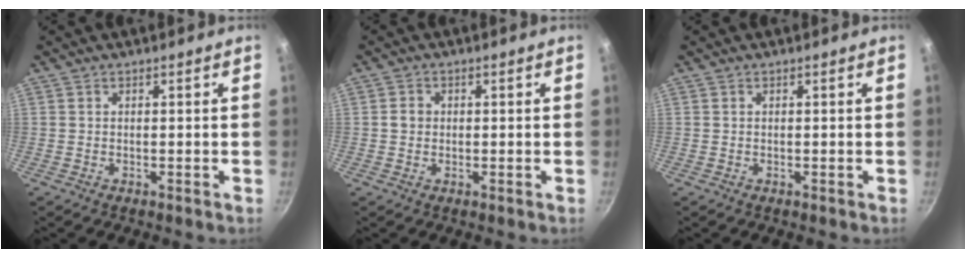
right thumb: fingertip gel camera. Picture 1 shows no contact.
{"total": 2.0, "force": [0.0, 1.8, 0.9], "torque": [-0.006, 0.007, -0.002]}
{"total": 0.0}